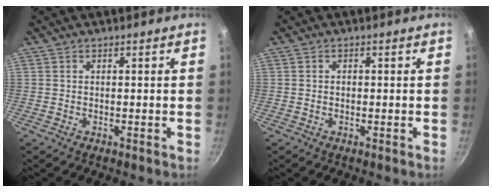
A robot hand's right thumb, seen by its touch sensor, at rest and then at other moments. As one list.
[{"total": 0.7, "force": [-0.1, 0.7, 0.3], "torque": [-0.005, 0.004, -0.002]}]